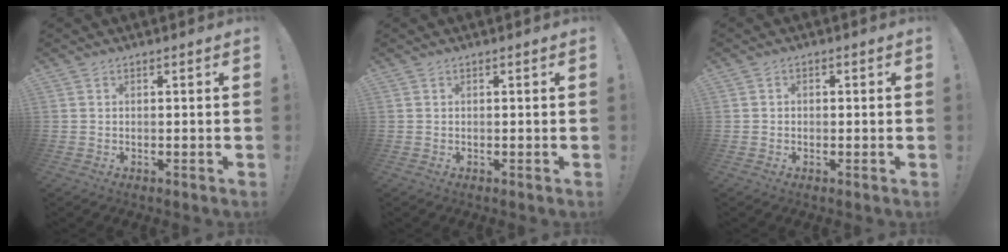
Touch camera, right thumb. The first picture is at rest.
{"total": 0.0}
{"total": 1.2, "force": [-0.5, 1.0, 0.4], "torque": [-0.005, 0.005, -0.010]}